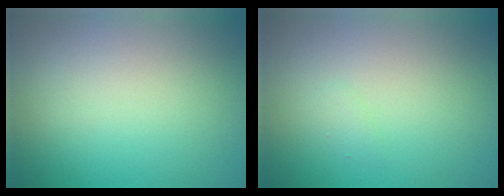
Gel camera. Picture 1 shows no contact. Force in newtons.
{"total": 0.6, "press": 0.6, "slide": 0.0}